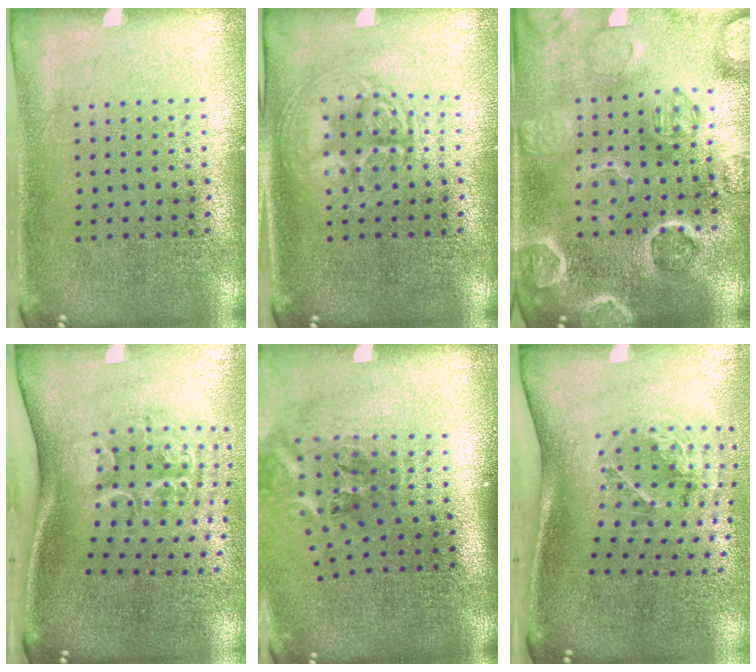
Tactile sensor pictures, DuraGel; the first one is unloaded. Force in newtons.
{"total": 2.9, "press": 2.9, "slide": 0.4}
{"total": 2.7, "press": 2.7, "slide": 0.2}
{"total": 2.2, "press": 1.3, "slide": 1.8}
{"total": 2.3, "press": 1.4, "slide": 1.8}
{"total": 2.1, "press": 1.3, "slide": 1.7}